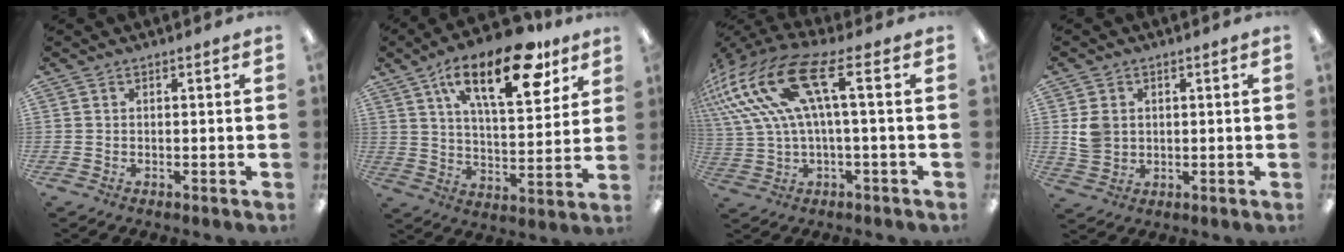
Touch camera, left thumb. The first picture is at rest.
{"total": 21.4, "force": [12.2, 8.6, 15.3], "torque": [-0.230, -0.053, 0.194]}
{"total": 18.9, "force": [5.8, 7.2, 16.4], "torque": [-0.342, -0.020, 0.098]}
{"total": 5.1, "force": [0.9, 4.5, 2.3], "torque": [-0.040, 0.008, 0.019]}